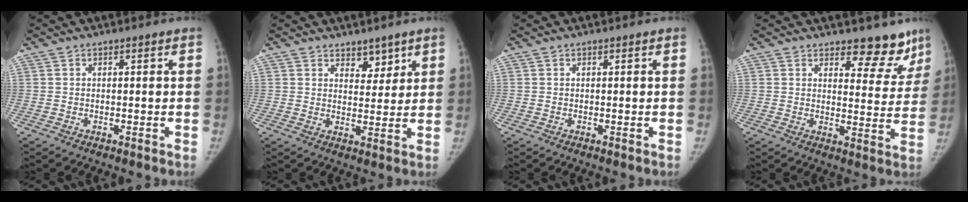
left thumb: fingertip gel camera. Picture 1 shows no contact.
{"total": 4.1, "force": [3.1, 2.4, 1.2], "torque": [0.015, -0.022, 0.051]}
{"total": 0.0}
{"total": 8.7, "force": [7.4, 3.7, 2.7], "torque": [0.015, -0.058, 0.088]}